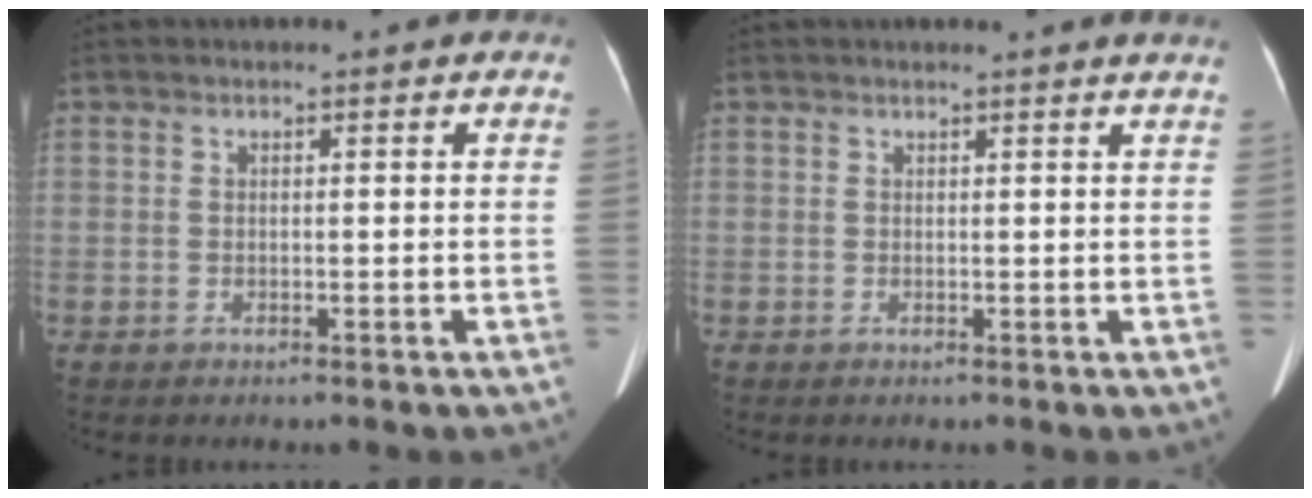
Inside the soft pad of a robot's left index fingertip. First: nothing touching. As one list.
[{"total": 2.2, "force": [2.0, -0.5, 0.6], "torque": [-0.016, -0.008, 0.014]}]